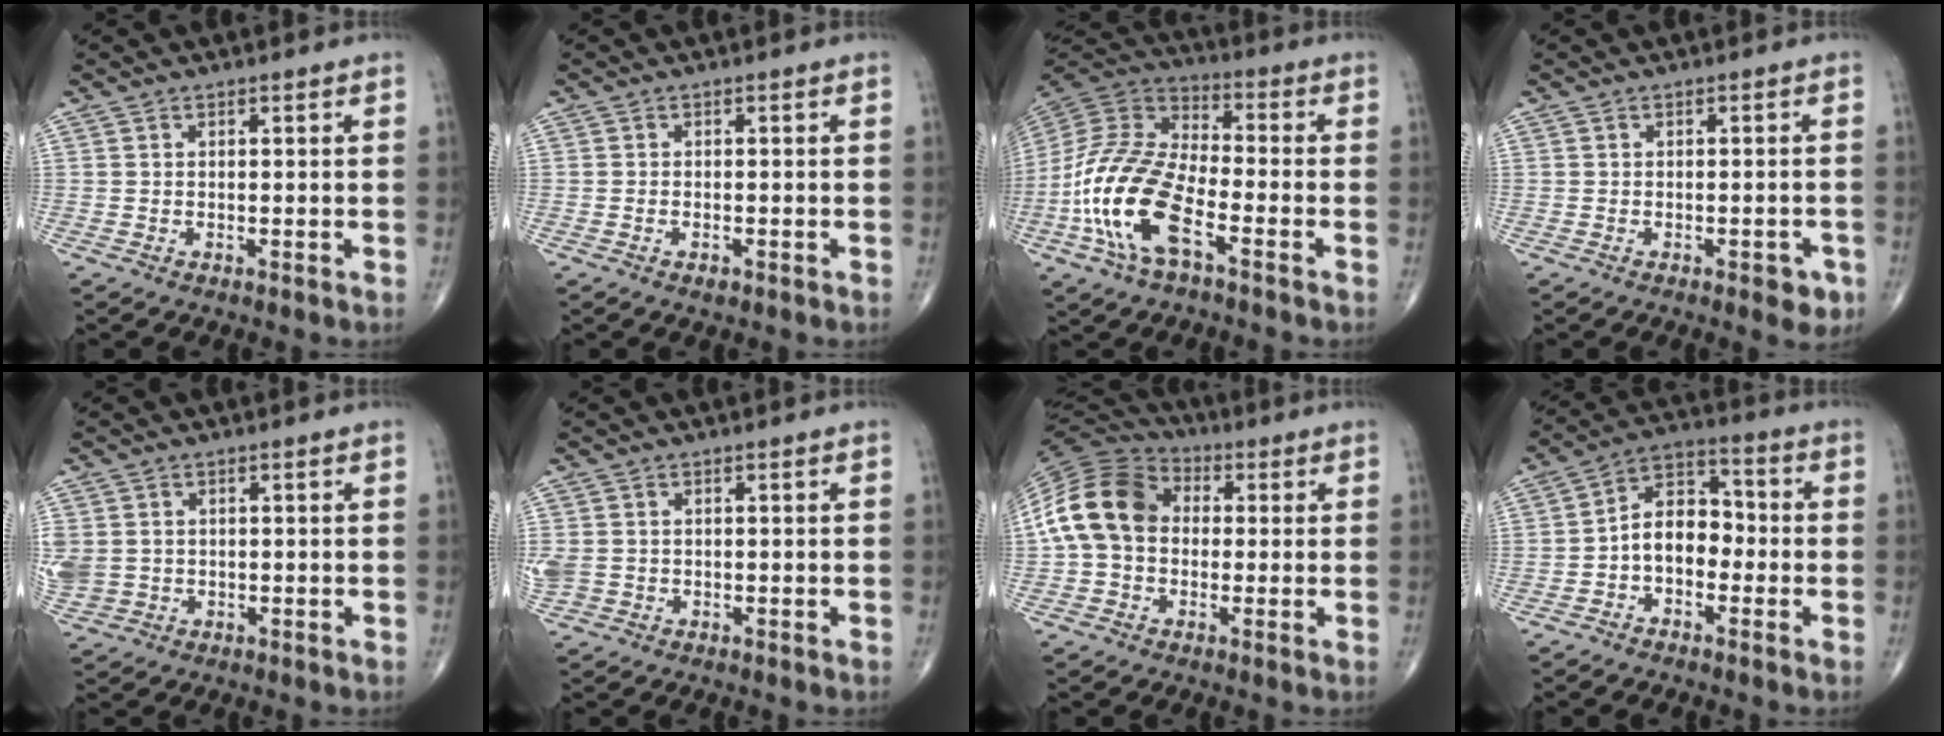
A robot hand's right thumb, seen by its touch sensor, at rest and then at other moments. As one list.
[{"total": 1.2, "force": [-0.7, 0.7, 0.8], "torque": [-0.015, 0.003, -0.009]}, {"total": 18.3, "force": [-6.9, 8.0, 14.9], "torque": [-0.316, 0.032, -0.135]}, {"total": 3.4, "force": [-1.7, 1.6, 2.5], "torque": [-0.018, 0.008, -0.017]}, {"total": 8.5, "force": [0.0, 7.5, 4.1], "torque": [-0.125, 0.006, 0.018]}, {"total": 4.4, "force": [-0.2, 3.7, 2.3], "torque": [-0.068, 0.006, 0.004]}, {"total": 14.5, "force": [0.6, 11.1, 9.2], "torque": [-0.173, 0.037, -0.001]}, {"total": 9.0, "force": [-2.0, 6.2, 6.2], "torque": [-0.077, 0.038, -0.051]}]